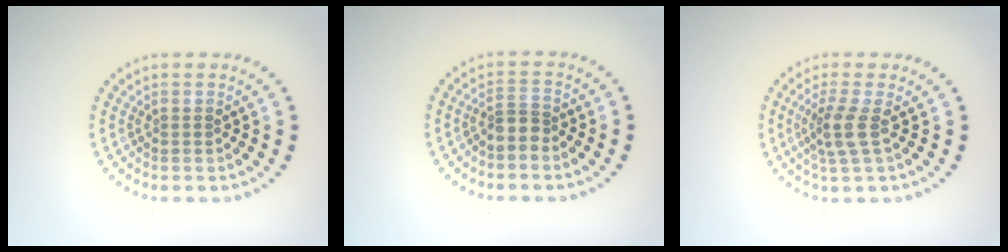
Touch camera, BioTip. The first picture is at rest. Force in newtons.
{"total": 2.0, "press": 1.4, "slide": 1.4}
{"total": 2.6, "press": 2.1, "slide": 1.6}